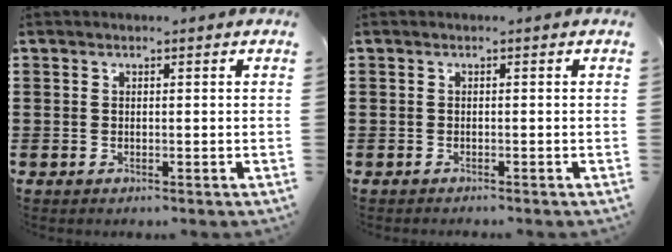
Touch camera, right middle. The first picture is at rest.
{"total": 0.5, "force": [-0.5, 0.1, -0.1], "torque": [0.000, -0.002, -0.010]}